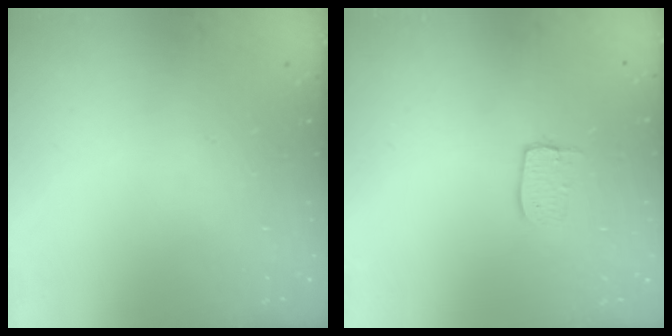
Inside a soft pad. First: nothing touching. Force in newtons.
{"total": 6.0, "press": 6.0, "slide": 0.3}